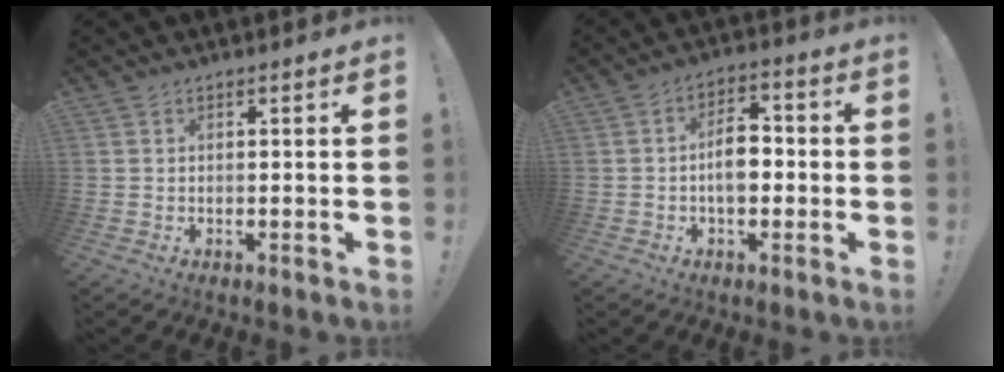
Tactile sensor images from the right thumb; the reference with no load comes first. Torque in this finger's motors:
{"motor_torque": [1.00, 0.89, 0.88, -0.53, 0.28]}